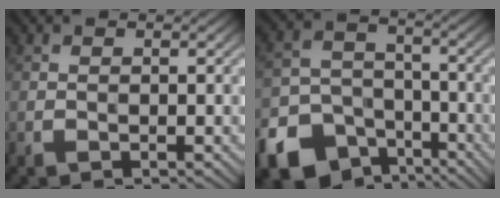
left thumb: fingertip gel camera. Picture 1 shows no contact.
{"total": 13.9, "force": [-8.6, 9.8, 4.9], "torque": [-0.146, -0.058, -0.117]}